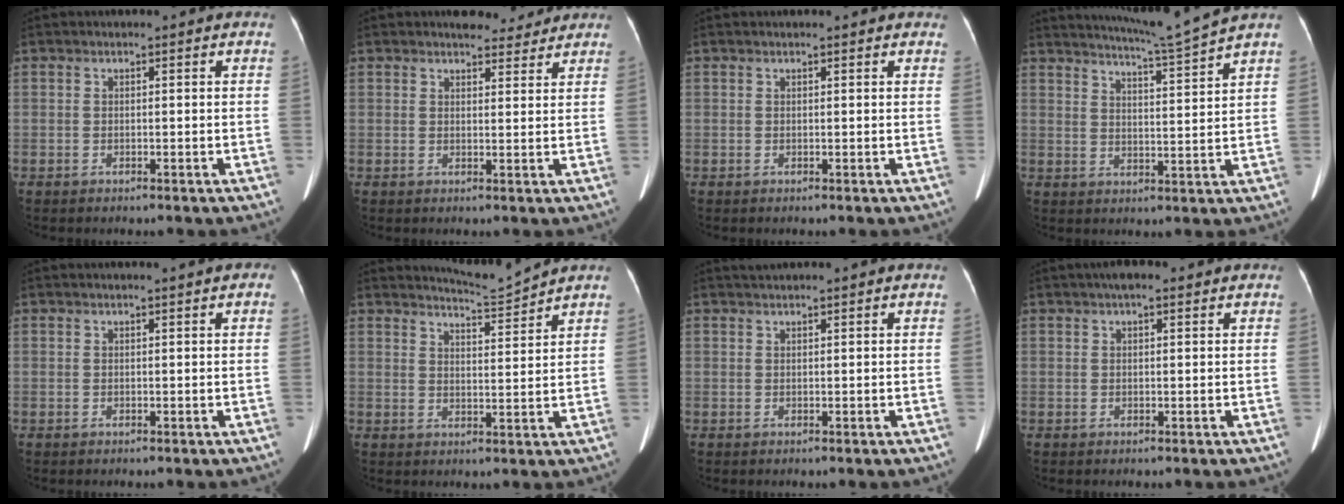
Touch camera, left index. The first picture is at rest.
{"total": 4.8, "force": [4.4, 1.6, 1.0], "torque": [-0.011, 0.005, 0.056]}
{"total": 3.0, "force": [2.6, 0.9, 1.2], "torque": [-0.014, 0.025, 0.025]}
{"total": 8.6, "force": [7.8, -2.8, 2.1], "torque": [-0.047, -0.031, 0.126]}
{"total": 1.8, "force": [1.1, 0.3, 1.5], "torque": [-0.014, 0.017, 0.013]}
{"total": 4.7, "force": [4.4, -1.5, -0.6], "torque": [-0.002, -0.020, 0.078]}
{"total": 1.1, "force": [1.0, -0.3, 0.3], "torque": [-0.007, 0.011, 0.026]}
{"total": 2.9, "force": [2.0, 1.0, 1.9], "torque": [-0.032, 0.017, 0.029]}